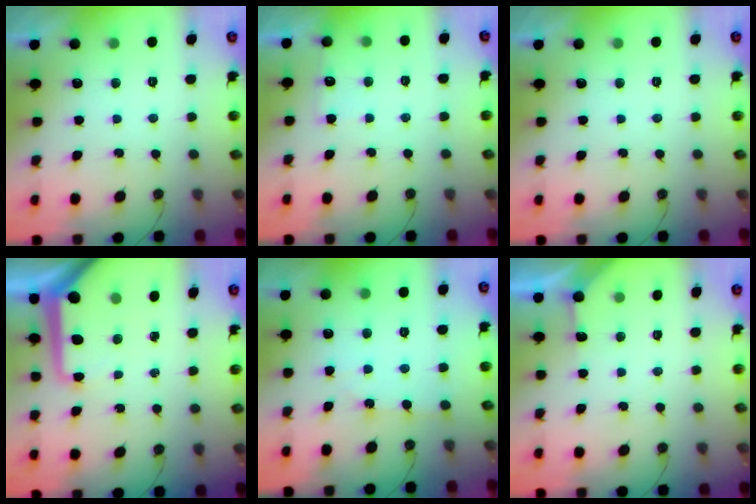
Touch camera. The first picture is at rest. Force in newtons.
{"total": 4.7, "press": 4.7, "slide": 0.6}
{"total": 0.0}
{"total": 12.8, "press": 12.7, "slide": 1.3}
{"total": 2.0, "press": 2.0, "slide": 0.2}
{"total": 3.3, "press": 3.3, "slide": 0.4}